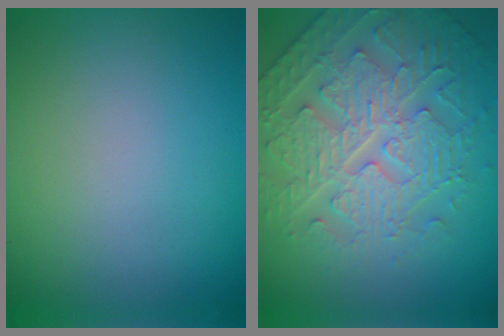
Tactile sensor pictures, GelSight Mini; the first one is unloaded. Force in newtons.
{"total": 5.0, "press": 4.9, "slide": 0.8}